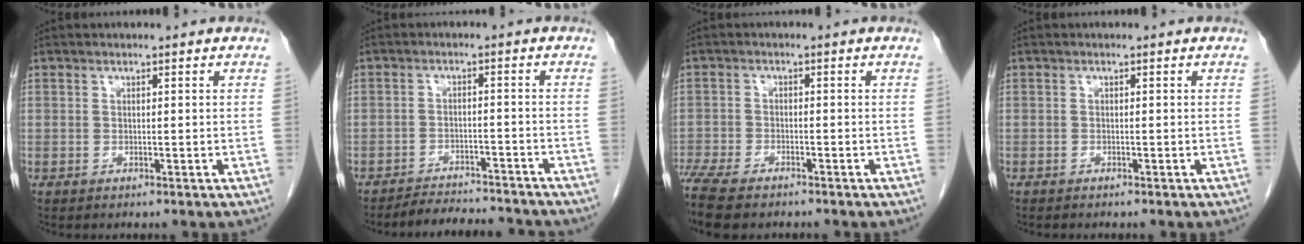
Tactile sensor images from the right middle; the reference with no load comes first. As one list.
[{"total": 8.9, "force": [-8.6, 1.2, 1.6], "torque": [-0.018, 0.003, -0.120]}, {"total": 10.8, "force": [-8.5, 3.3, 5.7], "torque": [-0.122, -0.011, -0.140]}, {"total": 0.9, "force": [-0.8, 0.2, 0.4], "torque": [-0.006, -0.001, -0.008]}]